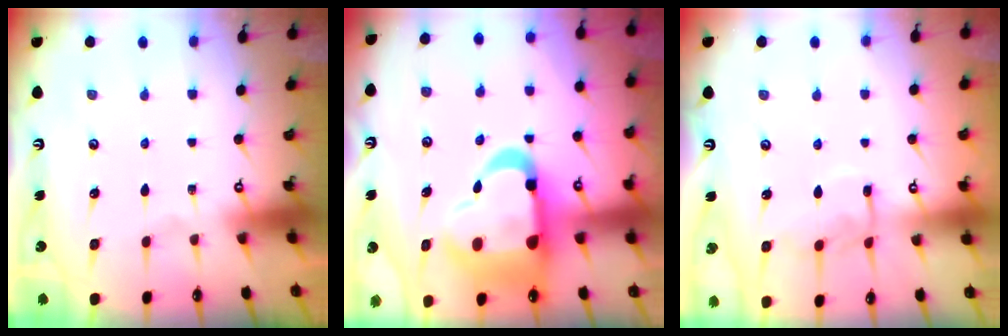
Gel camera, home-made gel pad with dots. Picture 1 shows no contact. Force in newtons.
{"total": 20.7, "press": 20.6, "slide": 2.4}
{"total": 8.9, "press": 8.9, "slide": 0.7}